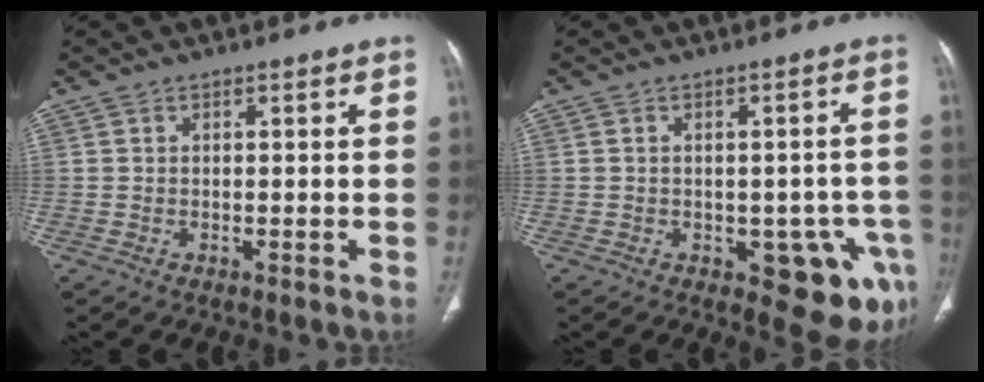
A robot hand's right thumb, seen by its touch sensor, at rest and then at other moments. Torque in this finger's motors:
{"motor_torque": [1.22, 1.34, -0.14, 0.03, 0.11]}